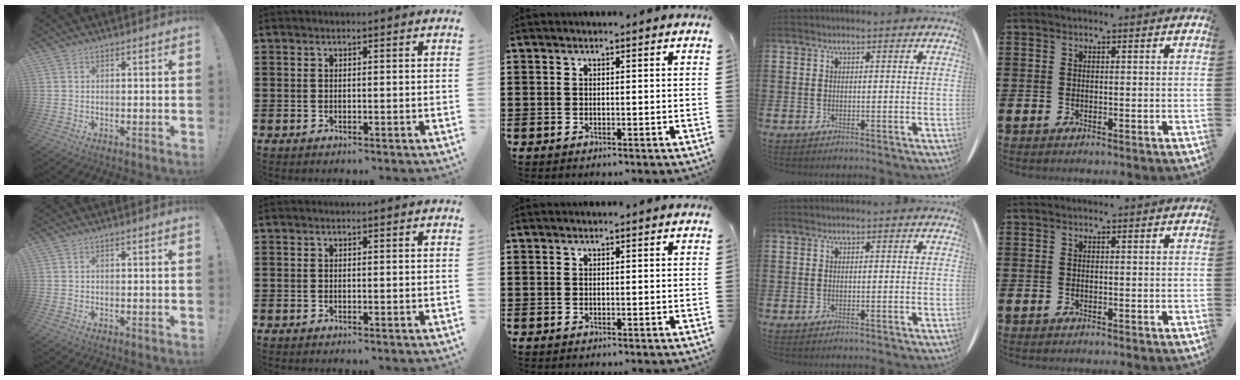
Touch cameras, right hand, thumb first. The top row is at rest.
{}